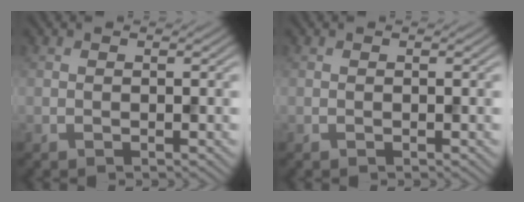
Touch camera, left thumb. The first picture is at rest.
{"total": 0.0}